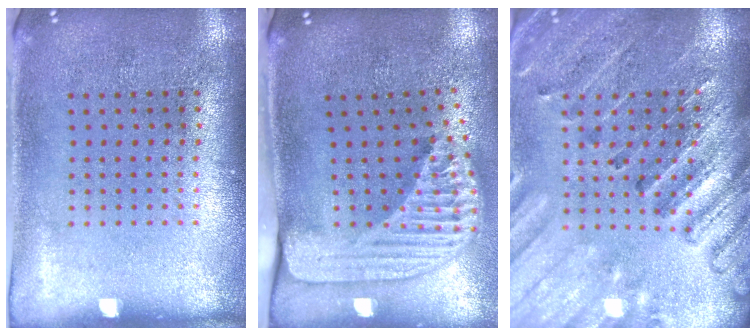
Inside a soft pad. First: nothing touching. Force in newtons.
{"total": 2.4, "press": 1.8, "slide": 1.7}
{"total": 2.6, "press": 2.6, "slide": 0.4}